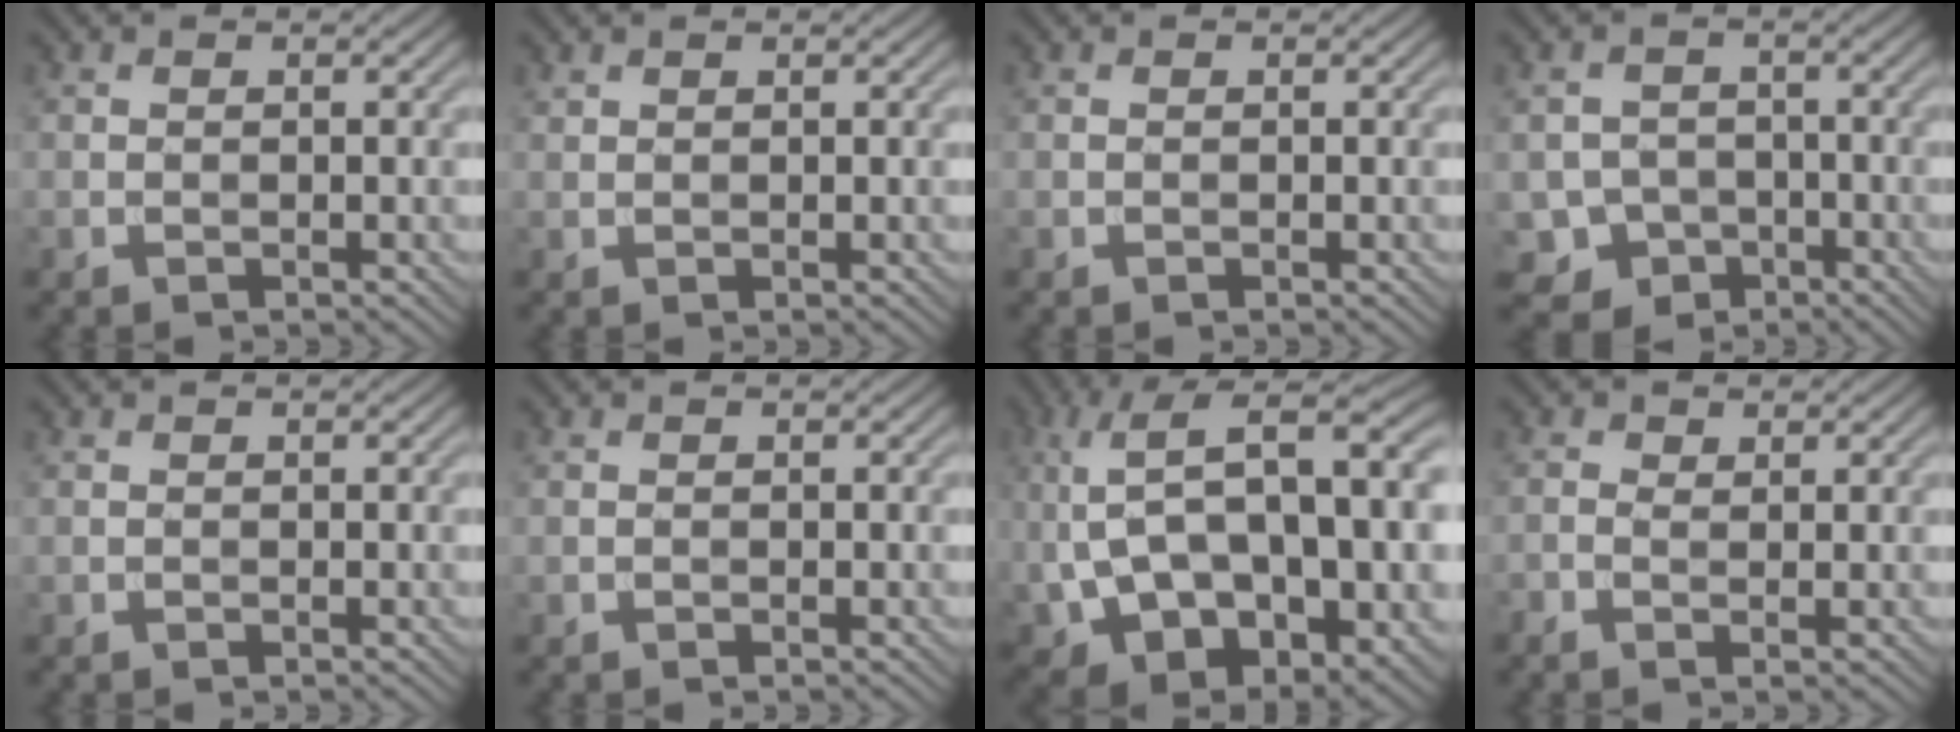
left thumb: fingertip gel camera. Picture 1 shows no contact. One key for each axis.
{"total": 0.5, "fx": 0.5, "fy": 0.0, "fz": 0.2, "tx": -0.006, "ty": 0.001, "tz": 0.011}
{"total": 0.0}
{"total": 5.4, "fx": -2.9, "fy": 4.3, "fz": 1.1, "tx": -0.014, "ty": -0.001, "tz": -0.058}
{"total": 0.0}
{"total": 0.0}
{"total": 19.3, "fx": 0.7, "fy": 9.6, "fz": 16.7, "tx": -0.316, "ty": -0.022, "tz": 0.048}
{"total": 1.1, "fx": 0.2, "fy": 0.4, "fz": 1.0, "tx": -0.027, "ty": 0.001, "tz": -0.001}